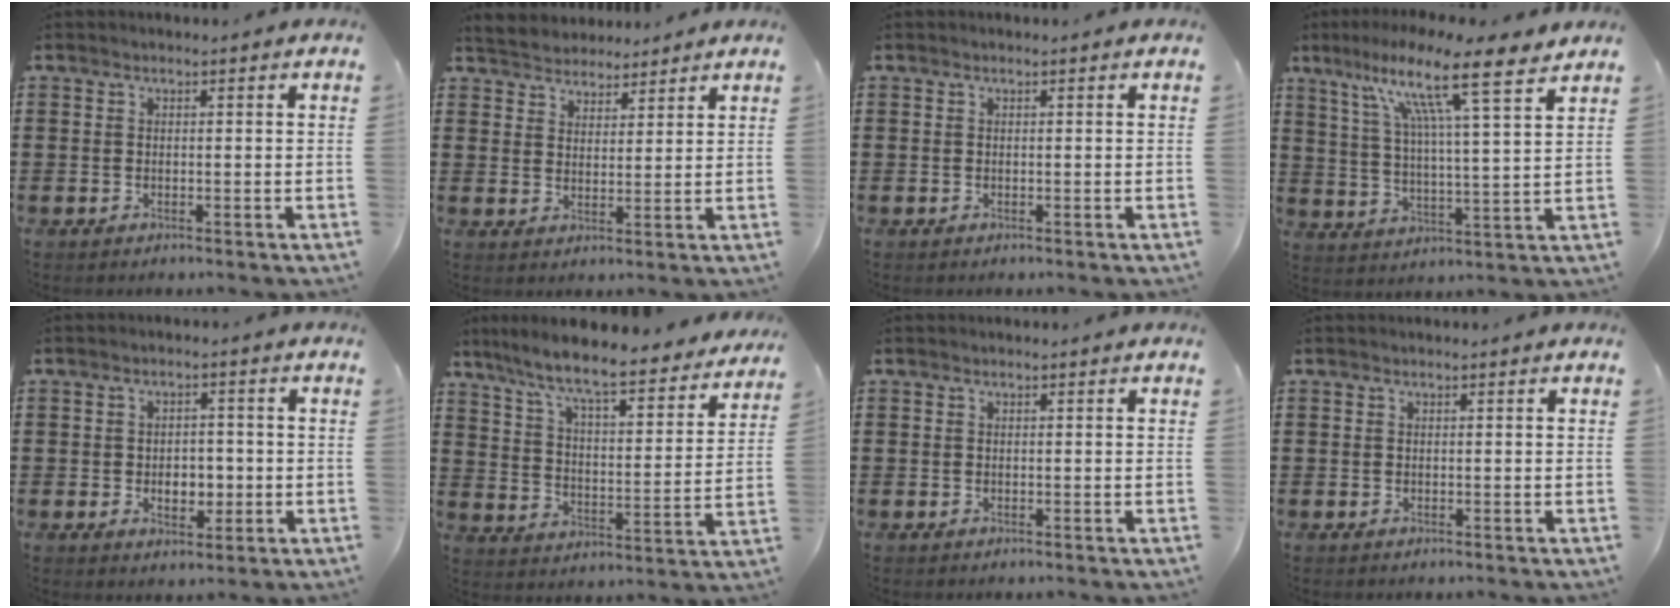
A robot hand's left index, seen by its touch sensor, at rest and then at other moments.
{"total": 3.4, "force": [3.2, 1.0, -0.6], "torque": [-0.006, -0.008, 0.059]}
{"total": 0.0}
{"total": 12.6, "force": [9.3, 0.9, 8.5], "torque": [-0.168, -0.046, 0.146]}
{"total": 4.2, "force": [-0.9, 2.7, 3.1], "torque": [-0.047, 0.001, -0.022]}
{"total": 7.9, "force": [6.9, 0.2, 3.9], "torque": [-0.104, -0.050, 0.112]}
{"total": 0.0}
{"total": 0.0}